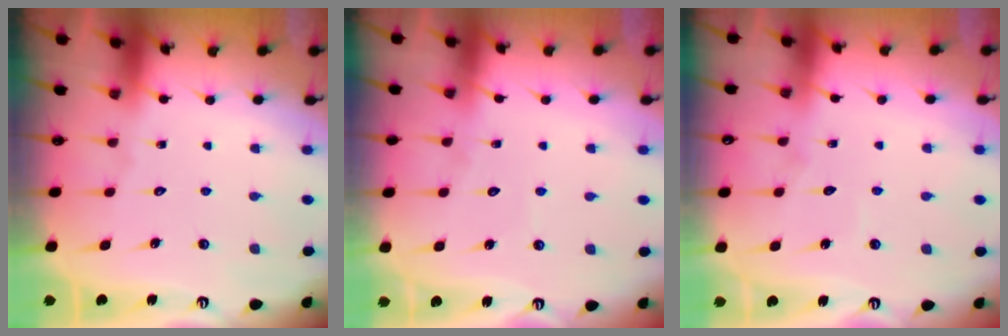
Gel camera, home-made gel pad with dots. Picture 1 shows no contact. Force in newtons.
{"total": 3.6, "press": 3.6, "slide": 0.4}
{"total": 4.1, "press": 4.0, "slide": 0.3}